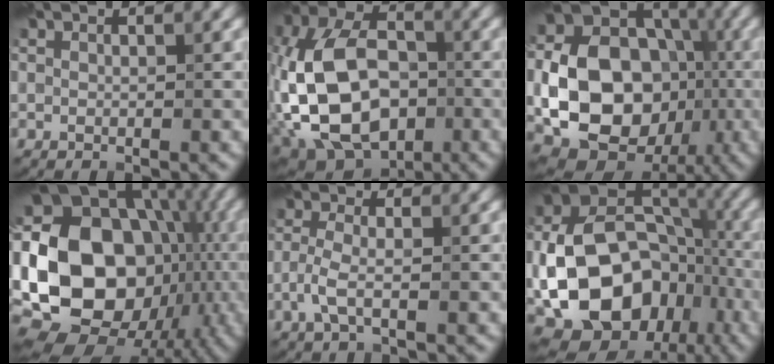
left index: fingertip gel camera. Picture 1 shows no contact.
{"total": 13.2, "force": [-3.0, 8.5, 9.6], "torque": [-0.212, 0.001, -0.065]}
{"total": 14.6, "force": [-2.9, 11.0, 9.2], "torque": [-0.163, -0.010, -0.048]}
{"total": 21.0, "force": [-1.8, 16.6, 12.8], "torque": [-0.217, 0.004, -0.040]}
{"total": 2.2, "force": [-1.0, 0.4, 1.9], "torque": [-0.052, 0.005, -0.026]}
{"total": 16.3, "force": [-5.2, 11.8, 9.9], "torque": [-0.175, -0.007, -0.085]}